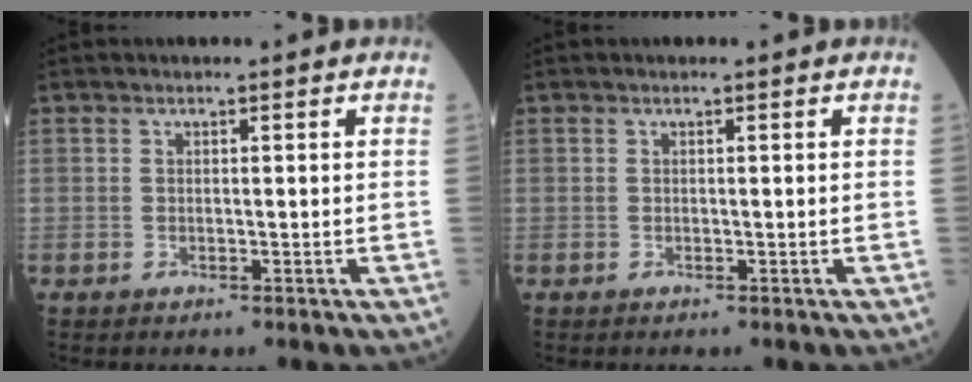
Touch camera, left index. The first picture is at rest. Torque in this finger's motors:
{"motor_torque": [0.11, 0.11, 0.02, 0.00]}